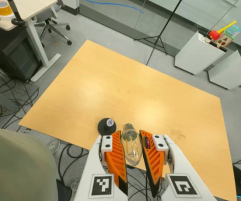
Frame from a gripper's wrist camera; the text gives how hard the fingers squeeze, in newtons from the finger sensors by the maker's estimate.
{"total": 20.8, "left": 23.5, "right": 18.1}